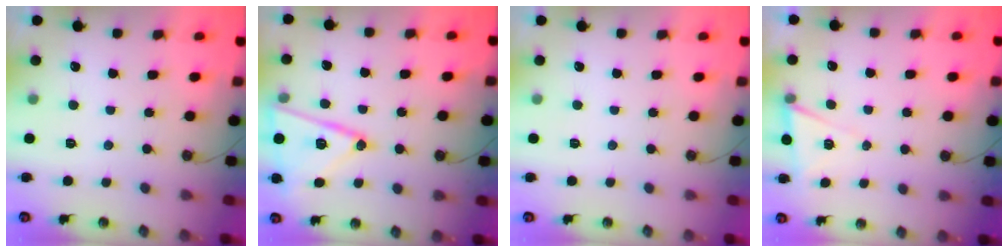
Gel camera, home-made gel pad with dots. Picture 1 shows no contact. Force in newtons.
{"total": 16.5, "press": 16.2, "slide": 3.4}
{"total": 0.0}
{"total": 5.6, "press": 4.2, "slide": 3.7}